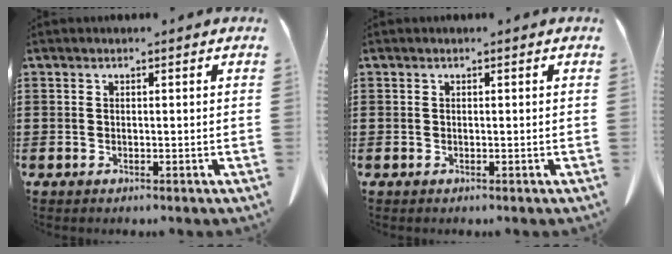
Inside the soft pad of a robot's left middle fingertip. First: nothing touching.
{"total": 0.0}